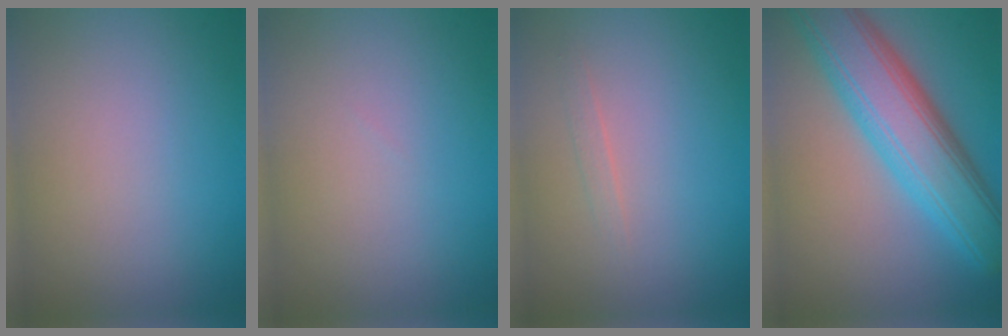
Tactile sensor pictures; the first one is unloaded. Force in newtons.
{"total": 0.0}
{"total": 0.7, "press": 0.7, "slide": 0.1}
{"total": 9.6, "press": 9.6, "slide": 0.4}